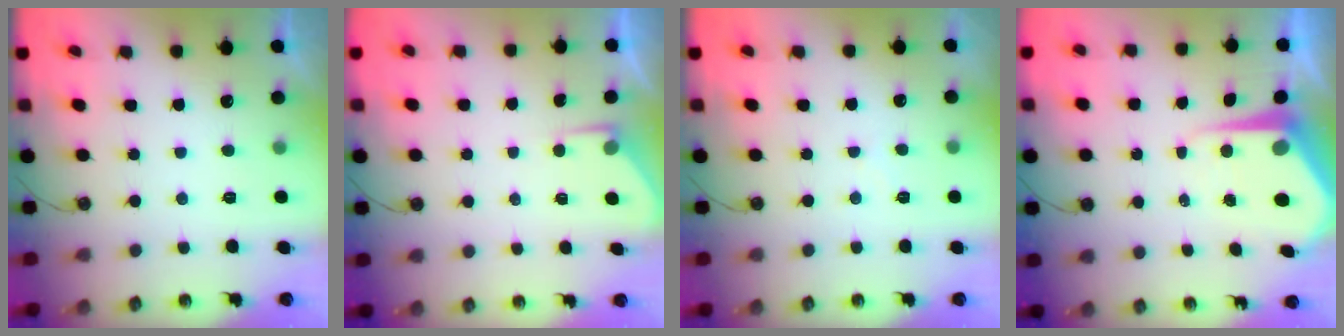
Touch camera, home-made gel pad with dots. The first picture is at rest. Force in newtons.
{"total": 2.9, "press": 2.9, "slide": 0.5}
{"total": 3.6, "press": 3.6, "slide": 0.6}
{"total": 8.2, "press": 8.1, "slide": 0.6}